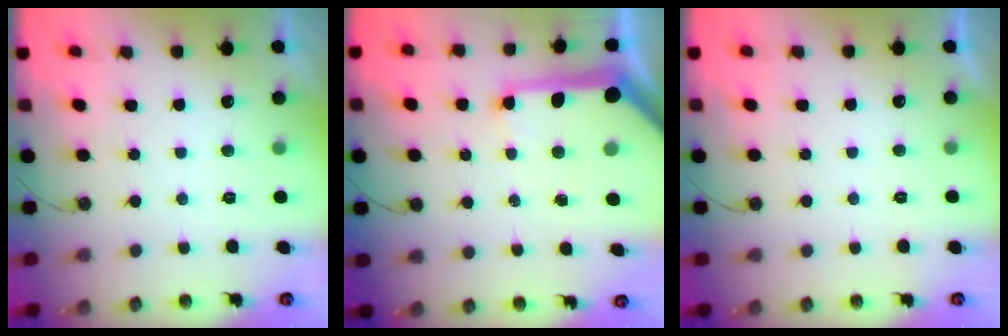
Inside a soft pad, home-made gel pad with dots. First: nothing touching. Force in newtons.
{"total": 17.1, "press": 16.9, "slide": 2.4}
{"total": 0.0}